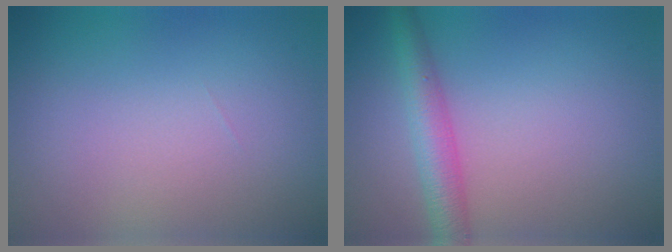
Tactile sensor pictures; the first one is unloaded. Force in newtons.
{"total": 3.6, "press": 3.6, "slide": 0.1}